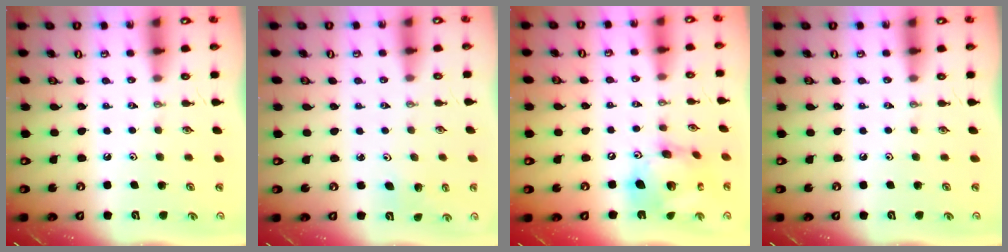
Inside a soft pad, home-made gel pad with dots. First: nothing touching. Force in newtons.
{"total": 2.6, "press": 2.5, "slide": 0.9}
{"total": 17.4, "press": 17.4, "slide": 1.8}
{"total": 0.0}